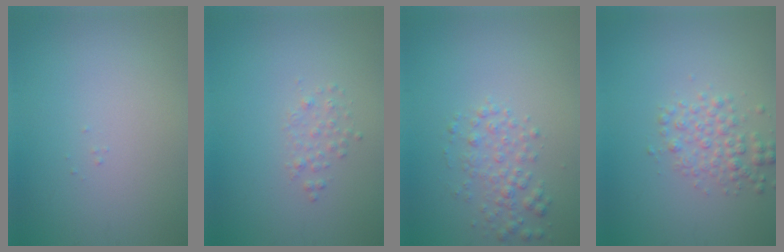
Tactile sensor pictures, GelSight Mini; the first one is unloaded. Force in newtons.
{"total": 1.0, "press": 1.0, "slide": 0.1}
{"total": 2.2, "press": 2.2, "slide": 0.0}
{"total": 2.5, "press": 2.5, "slide": 0.0}